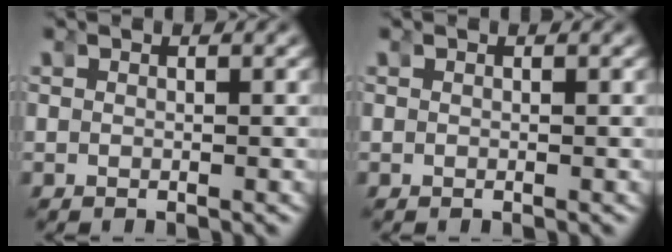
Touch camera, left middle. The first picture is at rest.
{"total": 0.0}